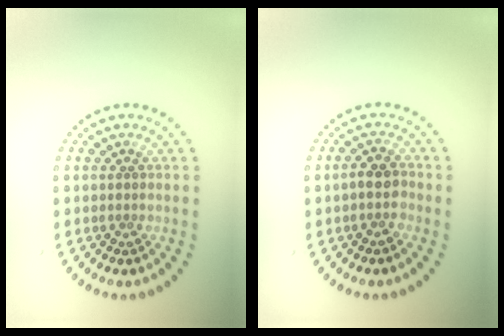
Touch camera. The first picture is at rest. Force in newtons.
{"total": 2.0, "press": 1.8, "slide": 0.7}